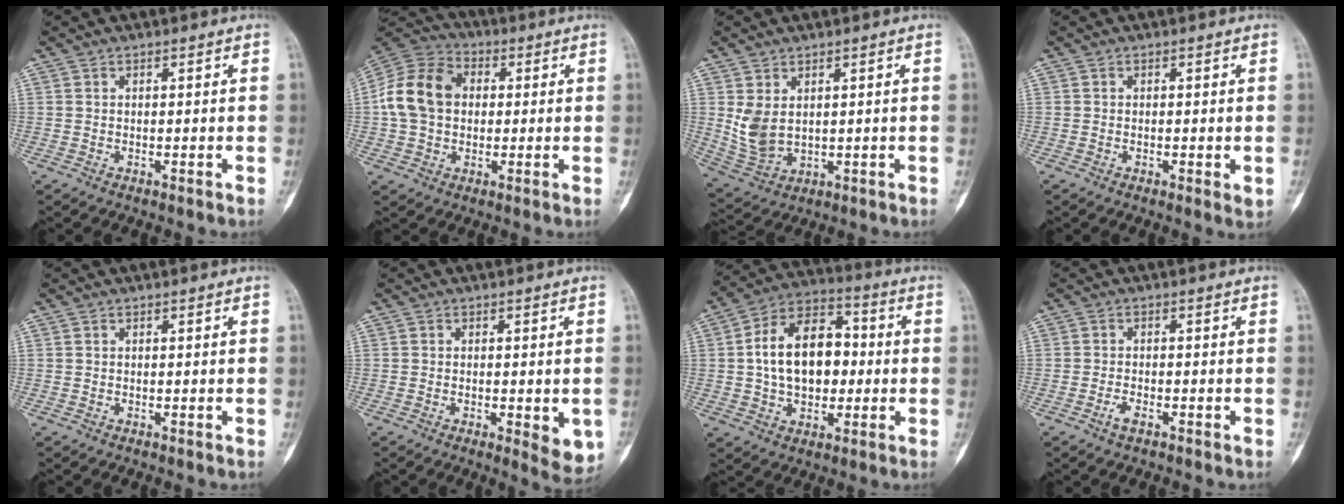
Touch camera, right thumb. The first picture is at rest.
{"total": 13.5, "force": [1.0, 10.3, 8.6], "torque": [-0.156, 0.030, 0.012]}
{"total": 6.9, "force": [1.6, 4.5, 5.0], "torque": [-0.097, -0.012, 0.052]}
{"total": 2.2, "force": [-0.4, 0.8, 2.0], "torque": [-0.029, -0.006, -0.005]}
{"total": 0.0}
{"total": 6.3, "force": [-1.6, 2.4, 5.7], "torque": [-0.061, -0.011, -0.016]}
{"total": 16.2, "force": [0.5, 10.7, 12.2], "torque": [-0.177, 0.029, 0.005]}
{"total": 2.1, "force": [-1.2, 0.9, 1.4], "torque": [-0.032, 0.004, -0.025]}